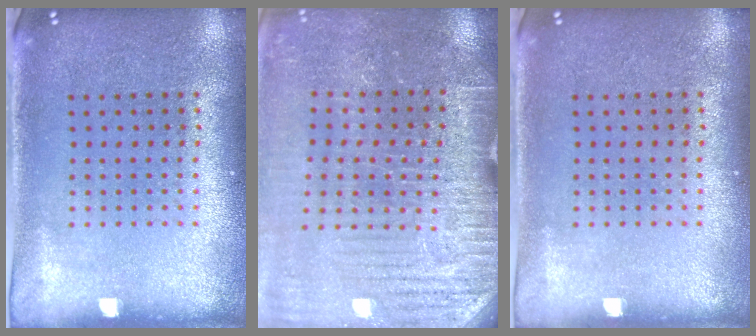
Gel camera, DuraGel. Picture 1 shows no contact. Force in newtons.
{"total": 3.6, "press": 3.6, "slide": 0.4}
{"total": 0.0}